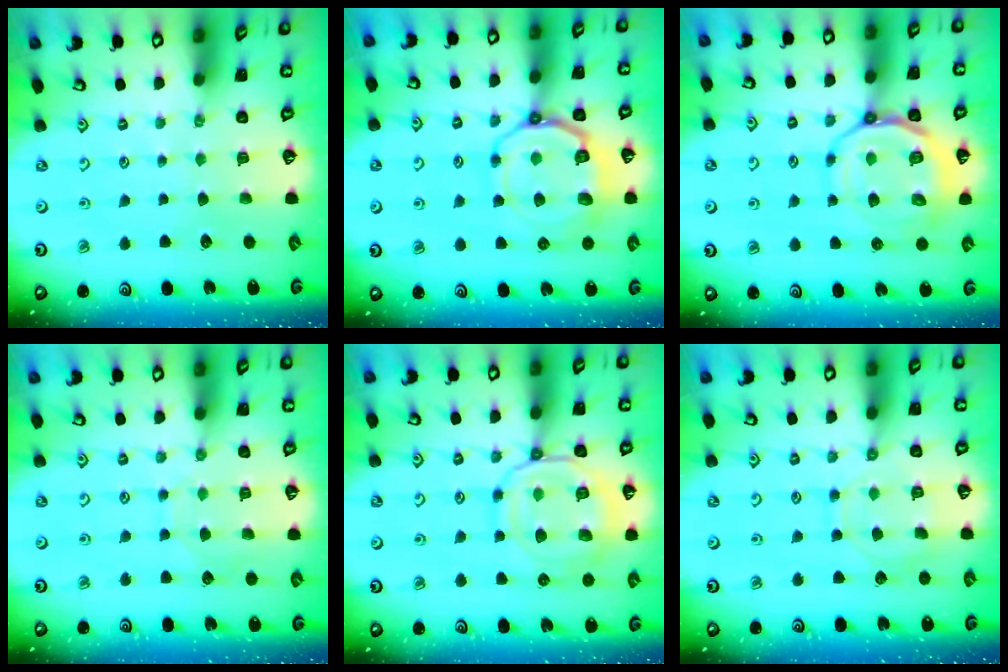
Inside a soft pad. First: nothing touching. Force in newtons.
{"total": 12.0, "press": 11.8, "slide": 2.3}
{"total": 14.0, "press": 13.9, "slide": 2.1}
{"total": 6.3, "press": 6.3, "slide": 0.5}
{"total": 14.1, "press": 14.0, "slide": 1.5}
{"total": 10.2, "press": 10.1, "slide": 0.8}